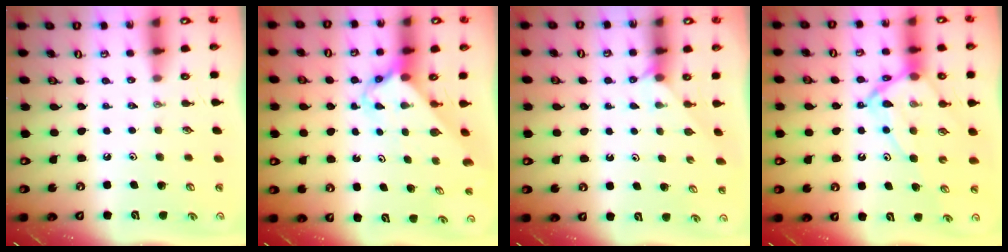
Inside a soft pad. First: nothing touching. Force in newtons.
{"total": 2.6, "press": 2.6, "slide": 0.2}
{"total": 2.7, "press": 2.7, "slide": 0.3}
{"total": 12.8, "press": 12.8, "slide": 0.9}